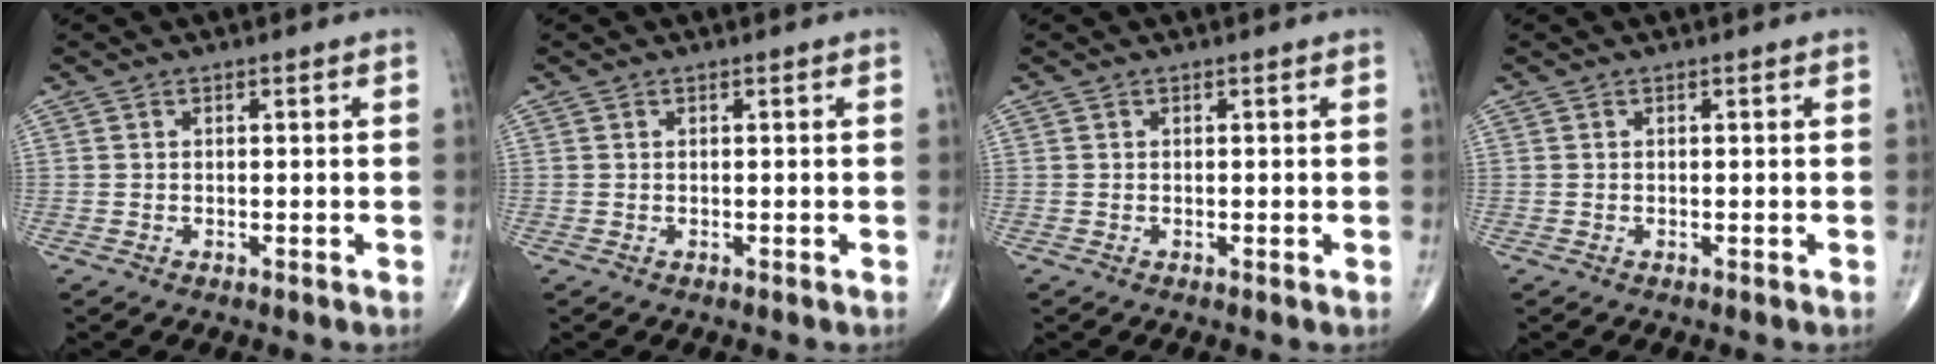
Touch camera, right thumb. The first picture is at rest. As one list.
[{"total": 0.0}, {"total": 0.0}, {"total": 0.0}]